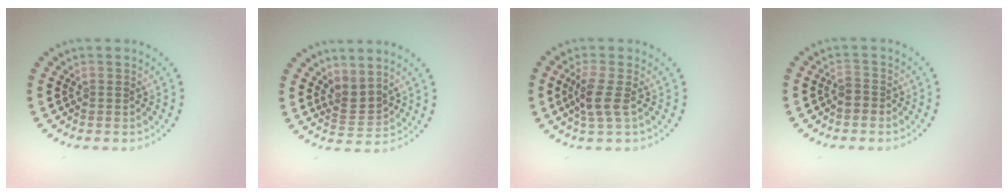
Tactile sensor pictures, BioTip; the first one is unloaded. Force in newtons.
{"total": 2.3, "press": 1.5, "slide": 1.7}
{"total": 2.4, "press": 2.0, "slide": 1.3}
{"total": 1.1, "press": 0.9, "slide": 0.6}